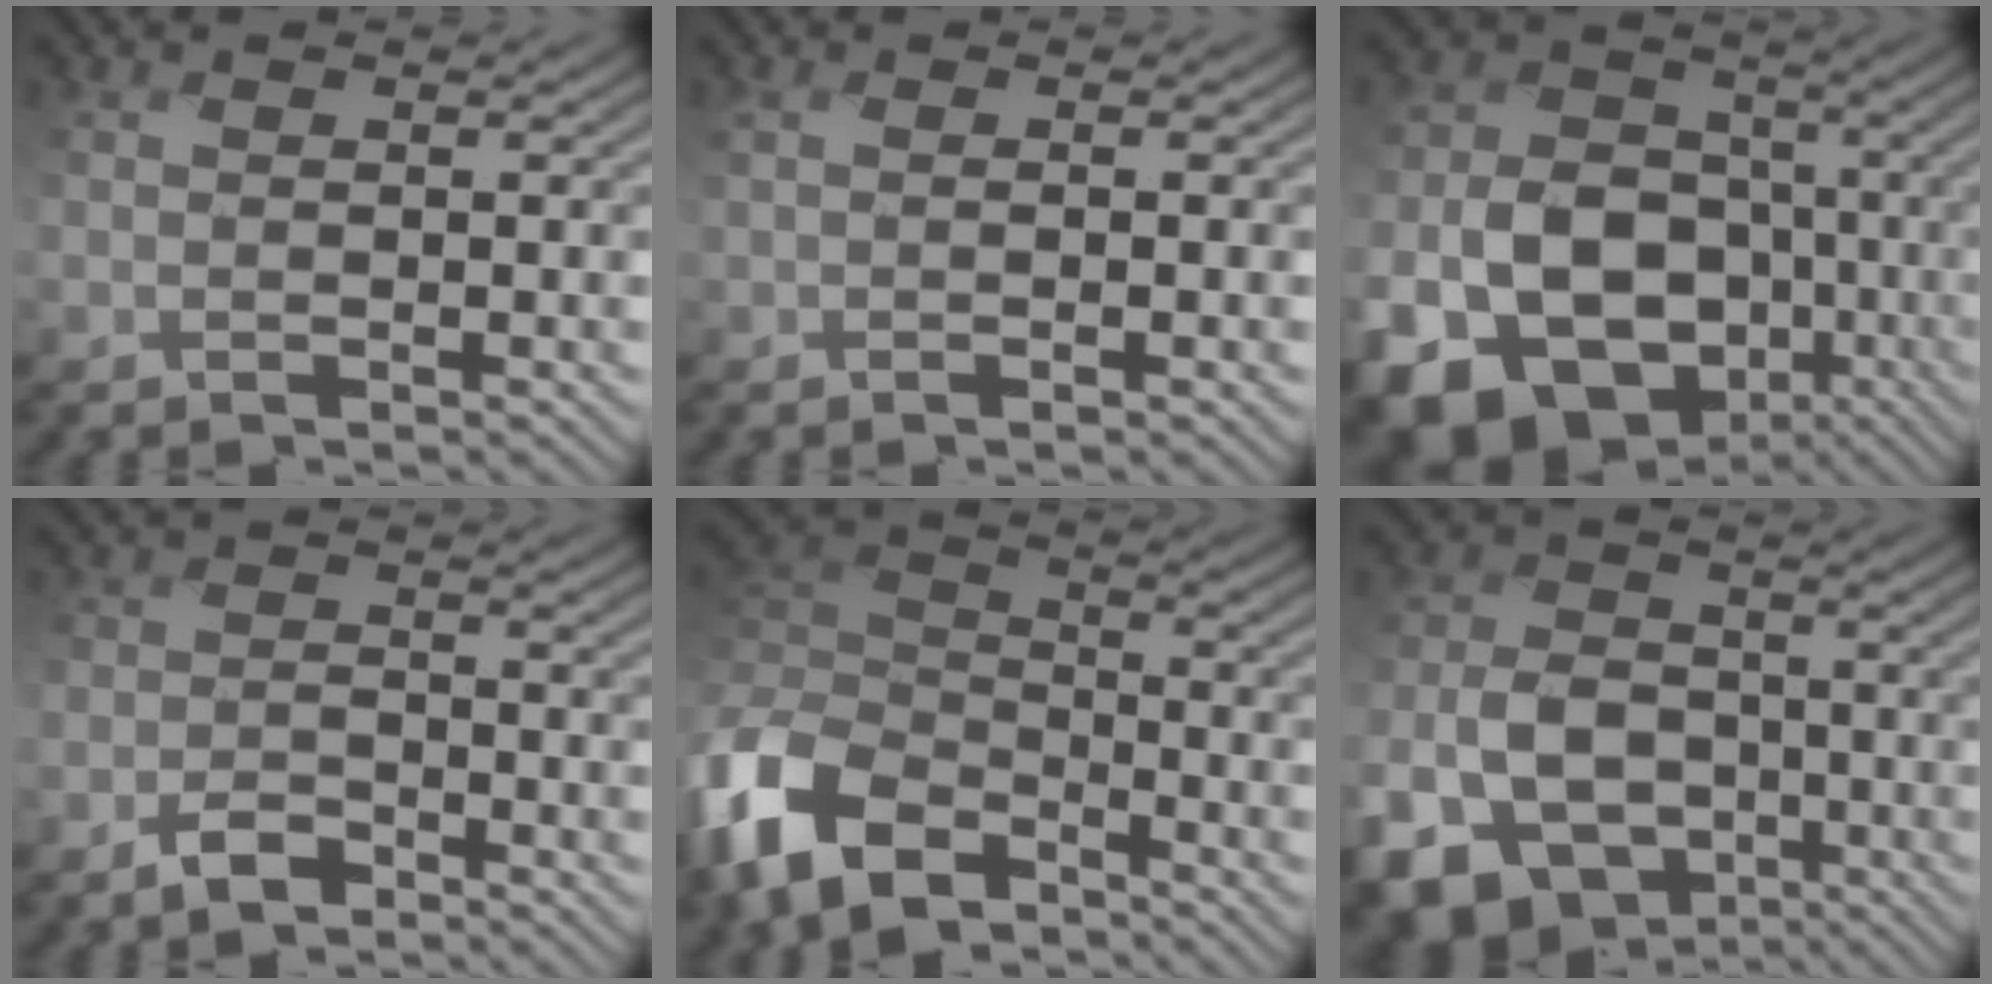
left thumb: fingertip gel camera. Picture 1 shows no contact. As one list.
[{"total": 1.7, "force": [-0.1, 0.3, 1.7], "torque": [-0.035, 0.000, -0.002]}, {"total": 19.4, "force": [-7.8, 15.5, 8.8], "torque": [-0.199, -0.059, -0.149]}, {"total": 3.6, "force": [-2.8, 1.7, 1.5], "torque": [-0.029, 0.001, -0.064]}, {"total": 12.9, "force": [-8.0, 7.0, 7.3], "torque": [-0.191, -0.018, -0.168]}, {"total": 14.4, "force": [-7.7, 10.1, 6.9], "torque": [-0.171, -0.046, -0.141]}]